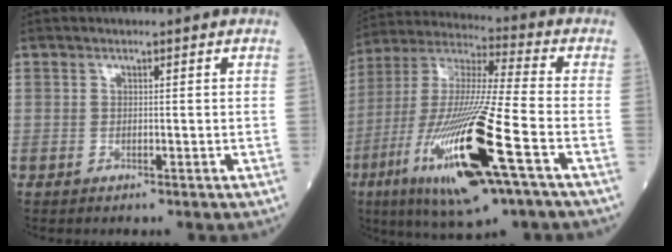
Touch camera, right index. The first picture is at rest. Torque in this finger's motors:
{"motor_torque": [1.01, -0.83, 1.05, 0.21]}